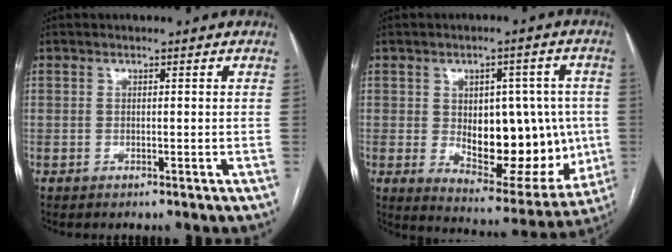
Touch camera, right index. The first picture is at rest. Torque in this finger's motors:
{"motor_torque": [1.57, -0.26, 0.30, 0.12]}